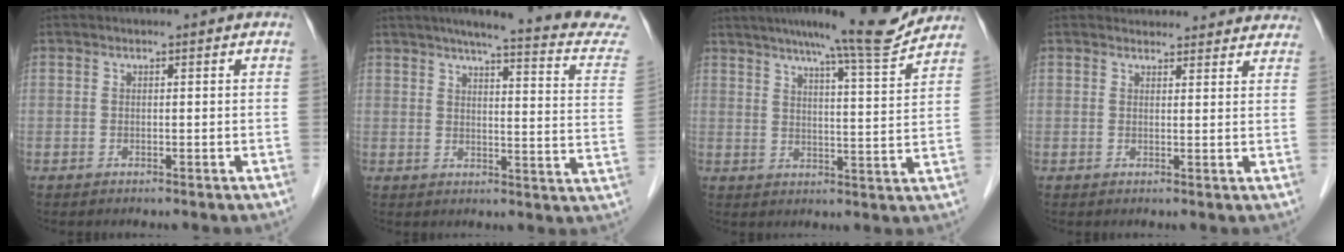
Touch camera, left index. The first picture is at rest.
{"total": 18.7, "force": [16.5, 0.2, 9.0], "torque": [-0.114, -0.048, 0.180]}
{"total": 11.7, "force": [10.6, -0.6, 4.9], "torque": [-0.073, -0.009, 0.144]}
{"total": 10.7, "force": [10.2, 3.0, 1.5], "torque": [0.012, 0.015, 0.097]}